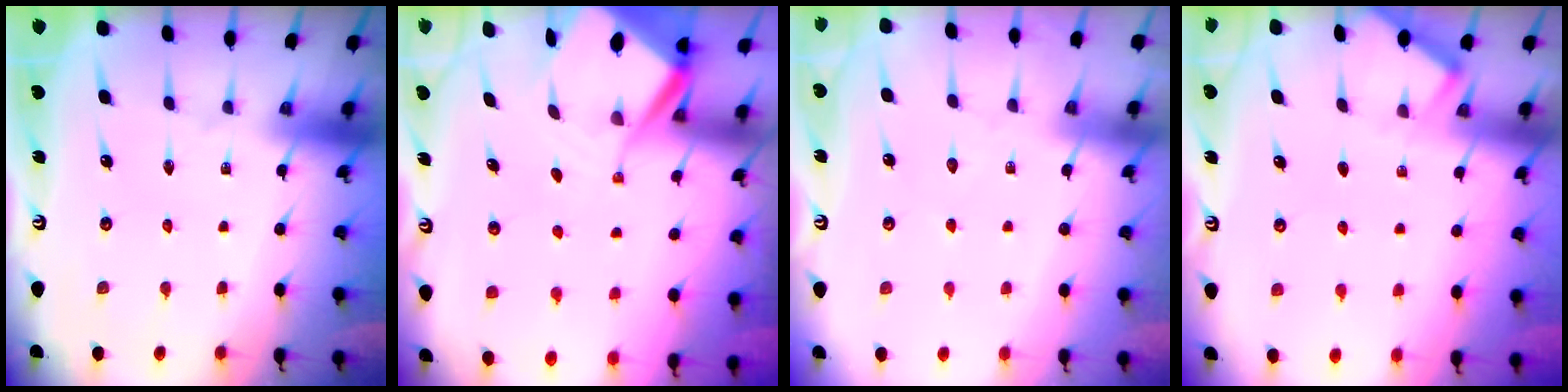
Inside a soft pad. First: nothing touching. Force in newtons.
{"total": 7.4, "press": 7.4, "slide": 0.7}
{"total": 3.2, "press": 3.2, "slide": 0.4}
{"total": 2.7, "press": 2.7, "slide": 0.2}